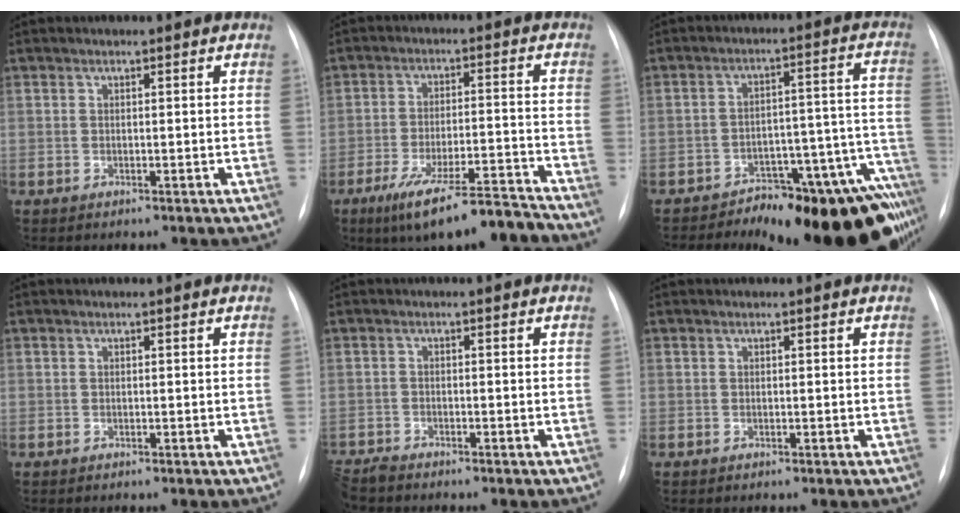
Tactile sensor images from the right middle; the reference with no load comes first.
{"total": 12.6, "force": [-10.0, 1.0, 7.5], "torque": [-0.119, -0.003, -0.165]}
{"total": 22.6, "force": [-17.8, 4.3, 13.1], "torque": [-0.074, 0.021, -0.237]}
{"total": 0.0}
{"total": 2.9, "force": [-2.8, 0.0, 0.5], "torque": [-0.008, -0.014, -0.055]}
{"total": 0.0}